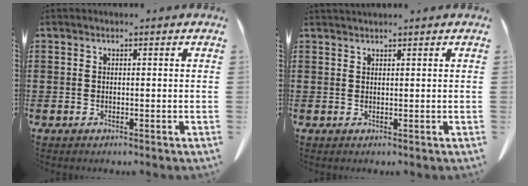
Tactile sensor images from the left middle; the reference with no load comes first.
{"total": 0.9, "force": [0.9, 0.0, 0.1], "torque": [-0.005, -0.002, 0.018]}